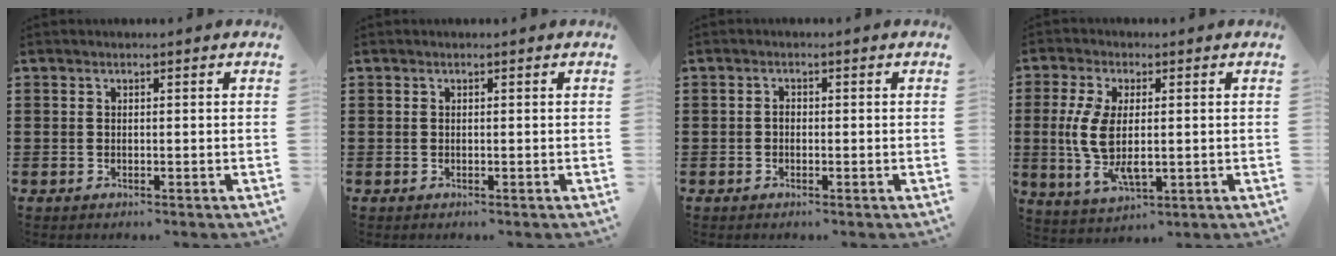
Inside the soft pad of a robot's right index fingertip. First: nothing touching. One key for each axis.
{"total": 0.0}
{"total": 1.0, "fx": -0.3, "fy": 0.6, "fz": 0.7, "tx": -0.015, "ty": 0.000, "tz": -0.005}
{"total": 8.5, "fx": 0.3, "fy": 3.9, "fz": 7.5, "tx": -0.182, "ty": -0.005, "tz": -0.002}